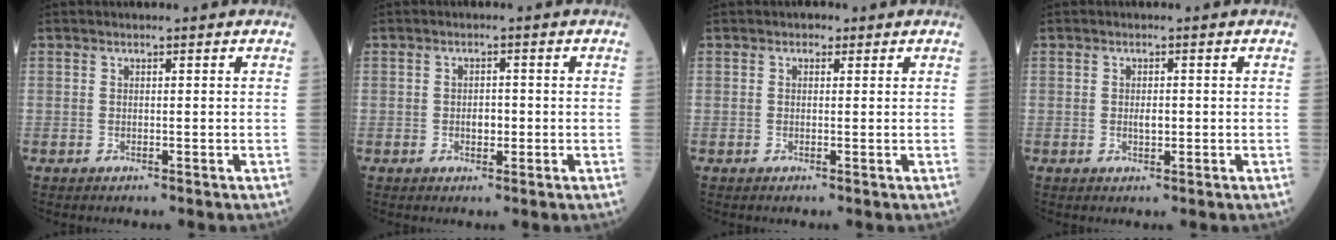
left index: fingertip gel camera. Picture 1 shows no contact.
{"total": 1.9, "force": [-0.6, 1.1, 1.4], "torque": [-0.019, 0.000, -0.009]}
{"total": 1.0, "force": [0.4, 0.8, 0.3], "torque": [-0.002, -0.003, 0.000]}
{"total": 1.4, "force": [-0.3, 0.6, 1.2], "torque": [-0.020, -0.004, -0.004]}